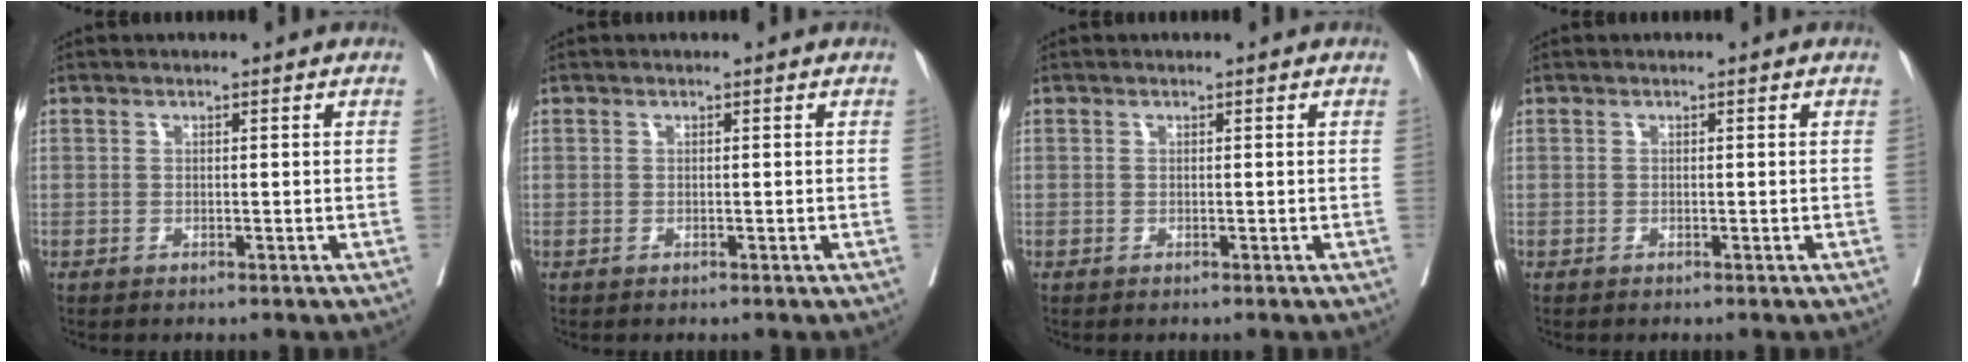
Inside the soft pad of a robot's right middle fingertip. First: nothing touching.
{"total": 0.0}
{"total": 0.0}
{"total": 0.0}